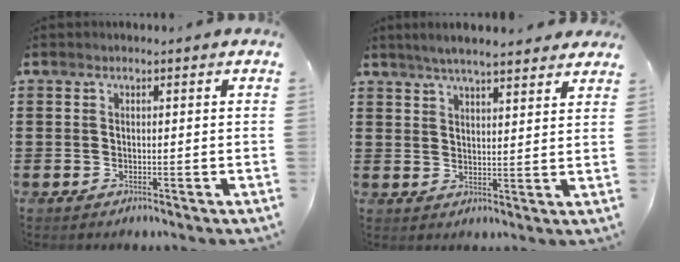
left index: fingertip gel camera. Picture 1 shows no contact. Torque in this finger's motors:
{"motor_torque": [2.04, -0.09, 0.31, 0.09]}